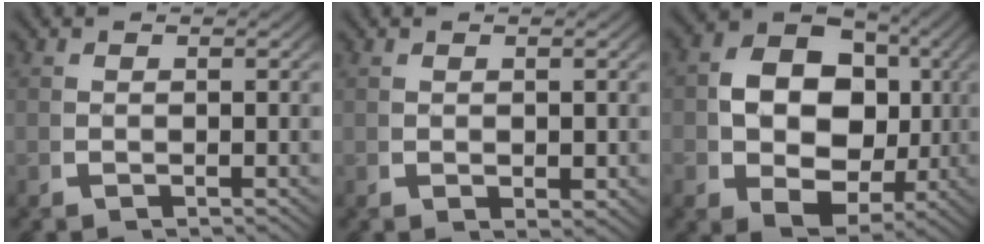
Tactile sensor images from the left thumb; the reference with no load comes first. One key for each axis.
{"total": 1.2, "fx": 0.3, "fy": 0.7, "fz": 0.9, "tx": -0.018, "ty": -0.009, "tz": 0.012}
{"total": 12.0, "fx": 0.9, "fy": 8.8, "fz": 8.1, "tx": -0.161, "ty": -0.036, "tz": 0.024}